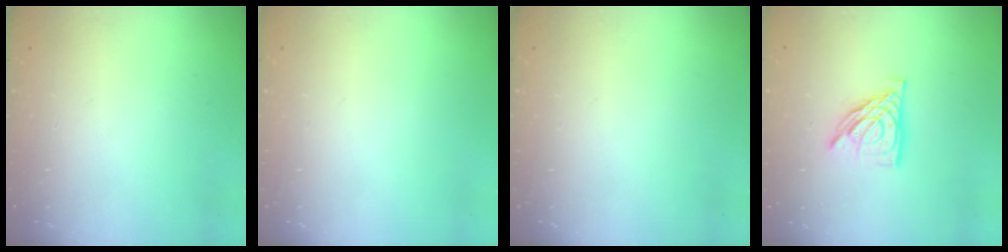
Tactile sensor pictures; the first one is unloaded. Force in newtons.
{"total": 0.0}
{"total": 0.0}
{"total": 10.7, "press": 10.6, "slide": 1.2}